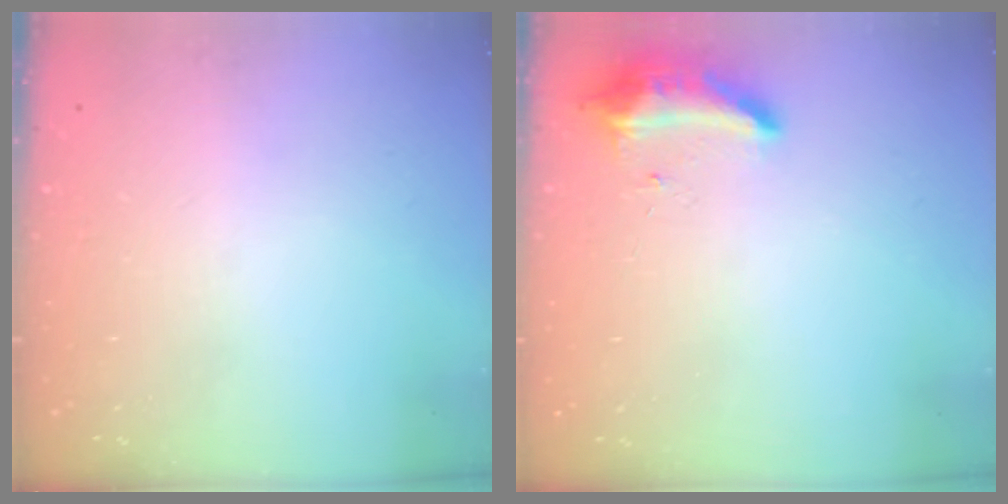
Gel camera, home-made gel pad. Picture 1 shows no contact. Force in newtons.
{"total": 9.1, "press": 8.7, "slide": 2.6}